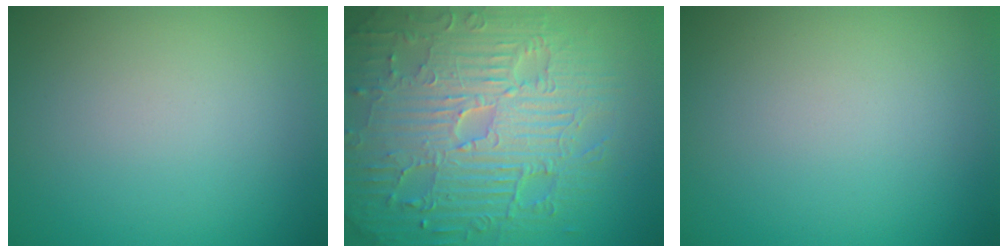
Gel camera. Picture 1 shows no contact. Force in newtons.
{"total": 11.6, "press": 7.5, "slide": 8.9}
{"total": 0.0}